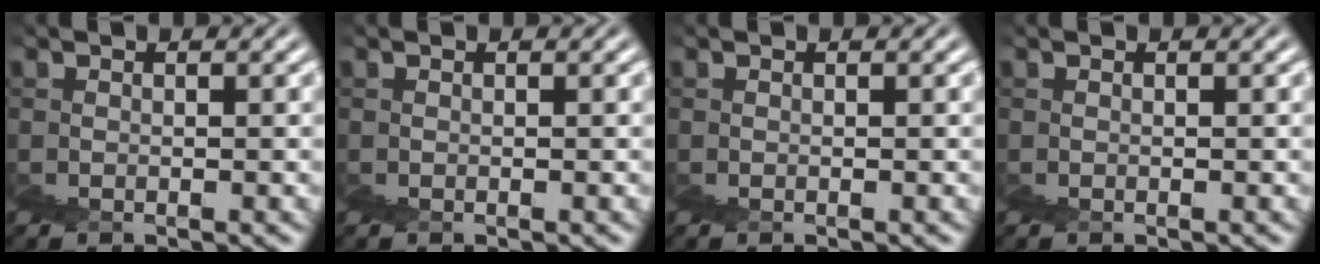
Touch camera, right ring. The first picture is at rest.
{"total": 0.0}
{"total": 0.0}
{"total": 0.0}